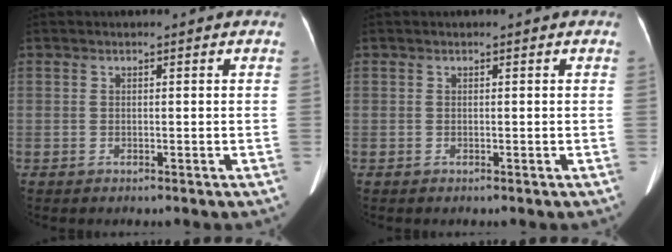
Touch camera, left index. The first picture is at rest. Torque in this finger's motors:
{"motor_torque": [0.01, 0.06, 0.03, 0.00]}